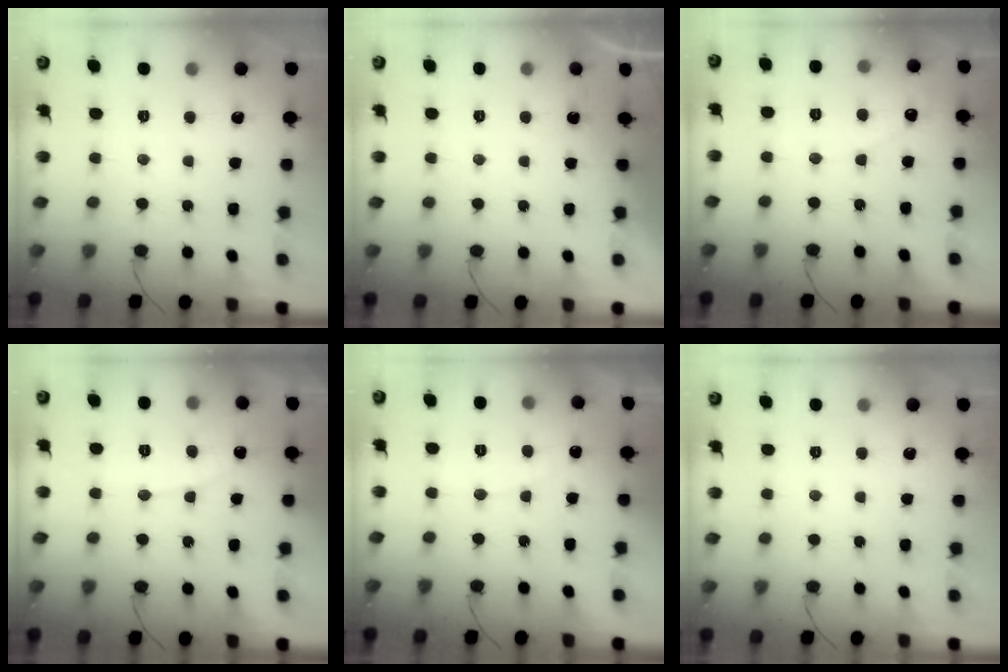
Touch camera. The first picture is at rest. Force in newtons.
{"total": 1.0, "press": 0.9, "slide": 0.3}
{"total": 2.3, "press": 2.3, "slide": 0.1}
{"total": 5.9, "press": 5.9, "slide": 0.1}
{"total": 3.7, "press": 3.6, "slide": 0.2}
{"total": 0.0}